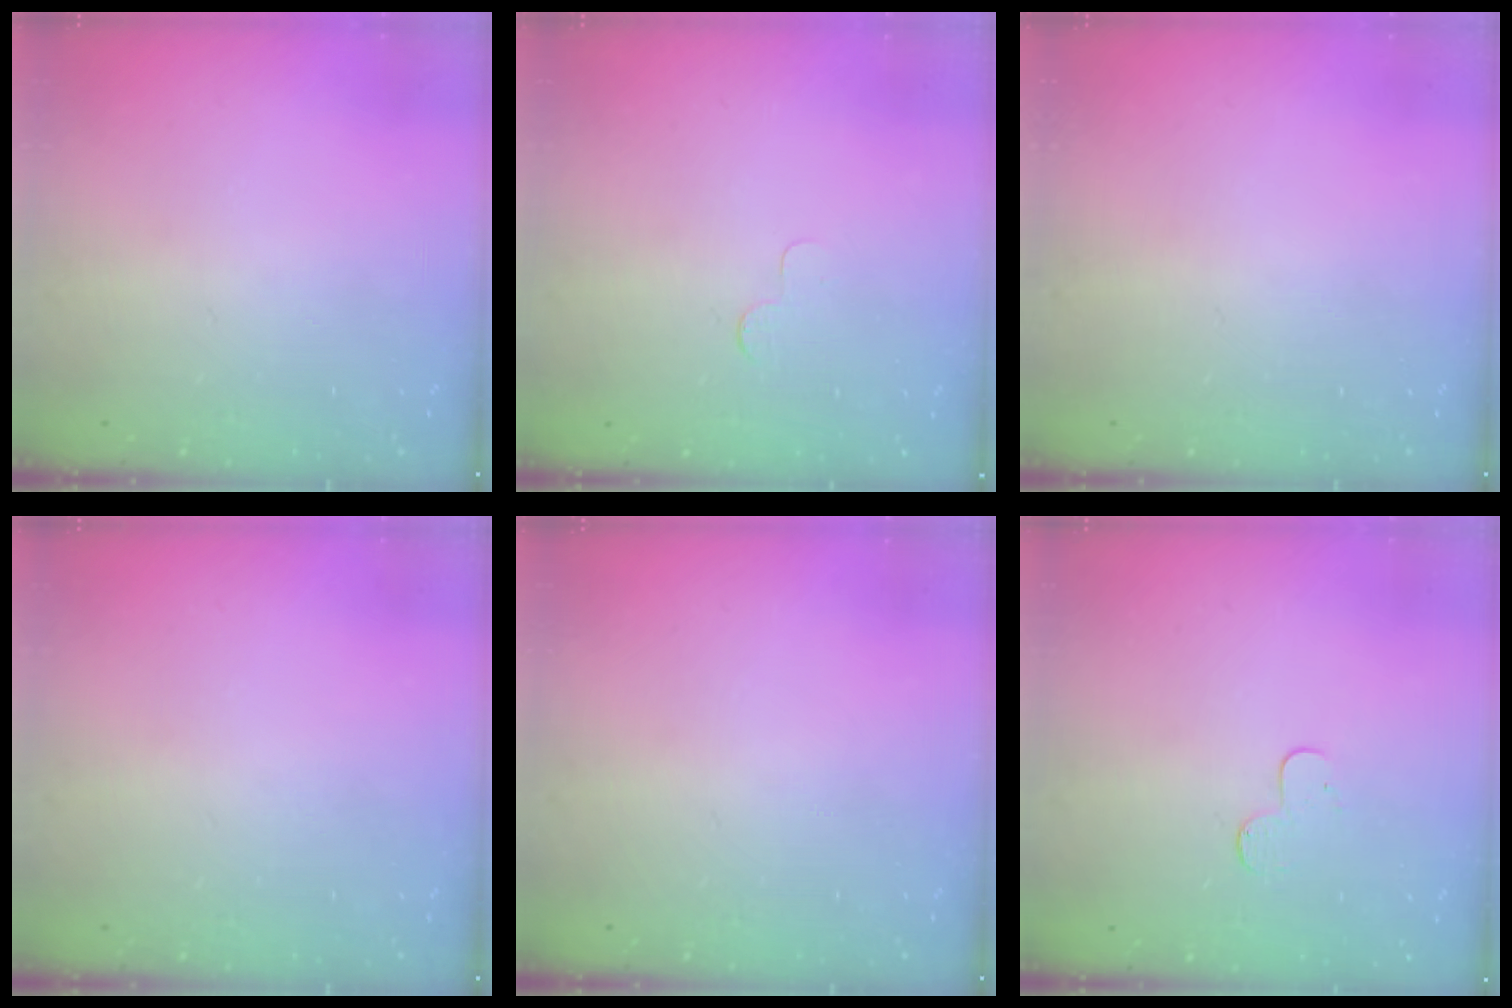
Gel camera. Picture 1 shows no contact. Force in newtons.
{"total": 2.5, "press": 2.5, "slide": 0.2}
{"total": 0.0}
{"total": 0.0}
{"total": 0.0}
{"total": 4.9, "press": 4.9, "slide": 0.5}